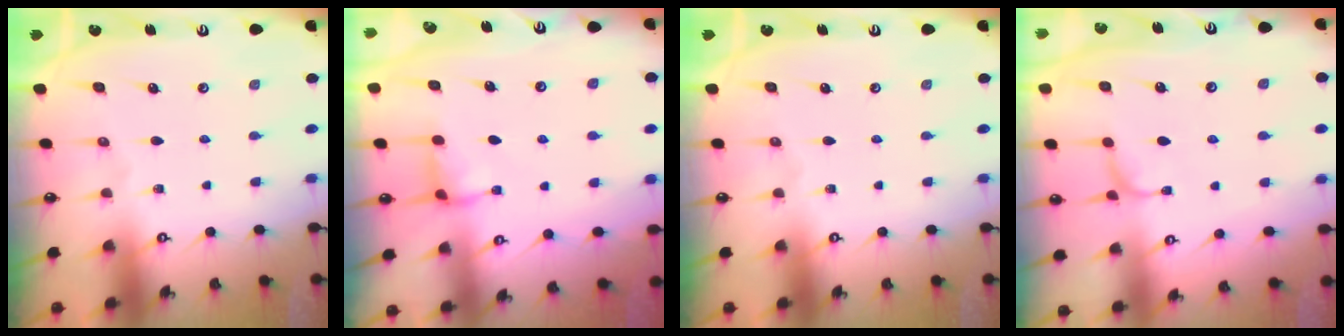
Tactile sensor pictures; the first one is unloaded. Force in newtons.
{"total": 1.5, "press": 1.3, "slide": 0.7}
{"total": 0.0}
{"total": 2.6, "press": 2.6, "slide": 0.5}